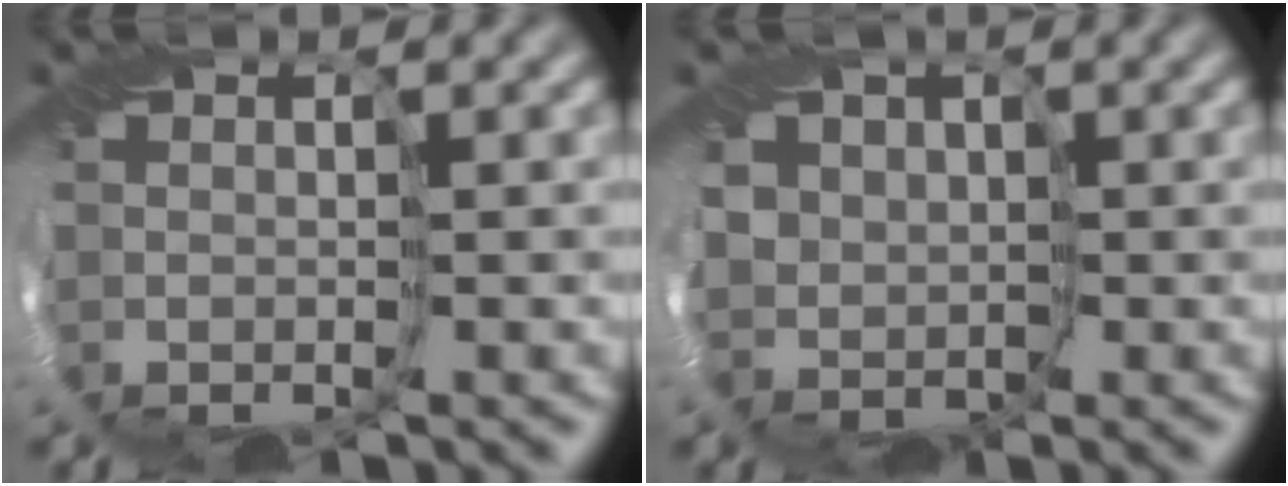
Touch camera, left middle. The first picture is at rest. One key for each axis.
{"total": 3.0, "fx": 0.7, "fy": 2.8, "fz": 0.7, "tx": -0.022, "ty": 0.001, "tz": 0.012}